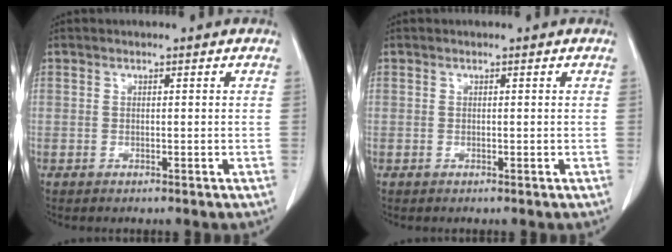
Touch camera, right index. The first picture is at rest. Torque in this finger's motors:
{"motor_torque": [0.00, 0.00, 0.02, 0.00]}